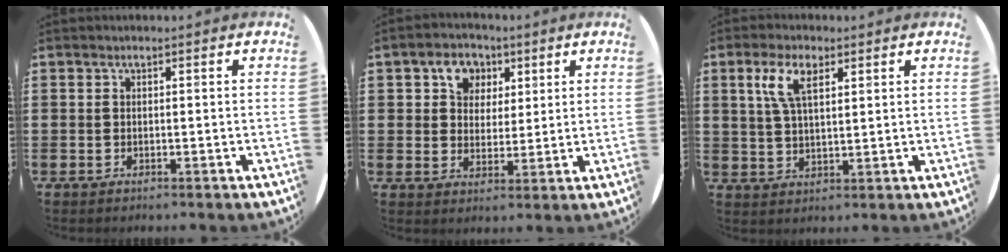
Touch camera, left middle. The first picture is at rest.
{"total": 5.1, "force": [2.7, 4.0, 1.5], "torque": [-0.033, 0.010, 0.045]}
{"total": 5.7, "force": [3.0, 2.2, 4.3], "torque": [-0.095, 0.009, 0.053]}